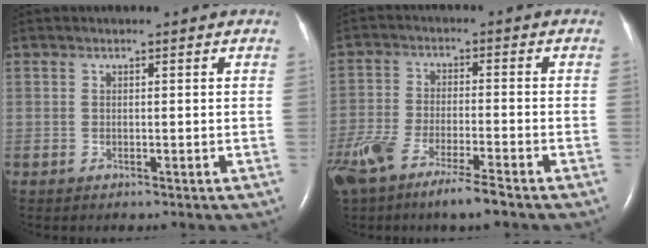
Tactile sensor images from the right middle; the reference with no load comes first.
{"total": 11.2, "force": [-7.9, 1.6, 7.7], "torque": [-0.152, -0.018, -0.142]}